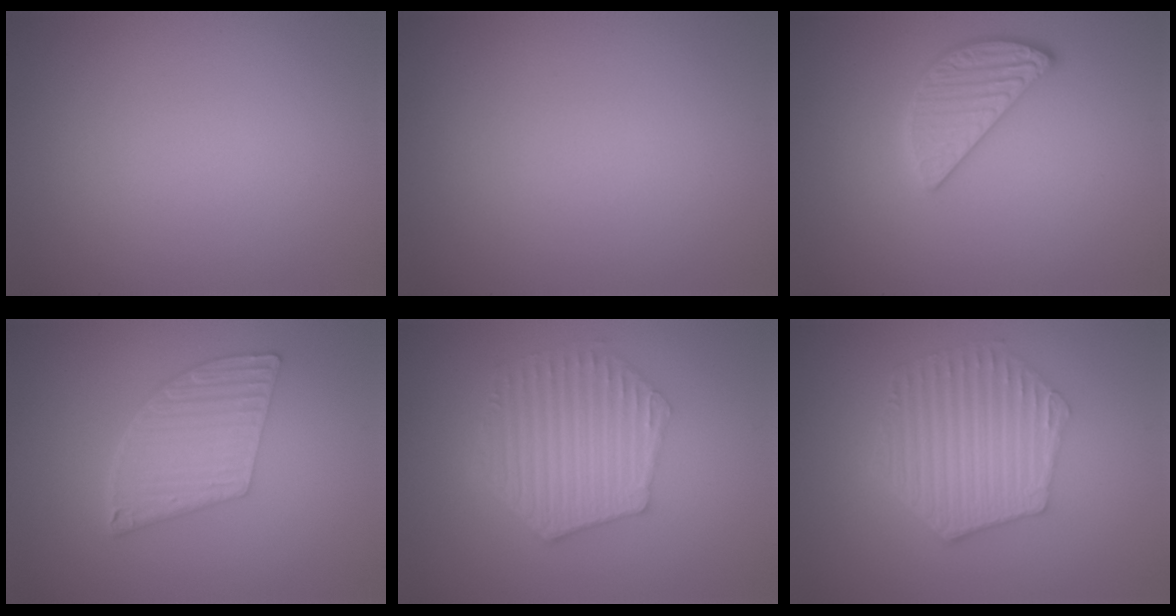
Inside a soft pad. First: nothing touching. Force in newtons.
{"total": 0.0}
{"total": 2.8, "press": 2.8, "slide": 0.3}
{"total": 5.7, "press": 4.1, "slide": 4.0}
{"total": 5.9, "press": 4.4, "slide": 4.0}
{"total": 6.1, "press": 4.6, "slide": 4.1}